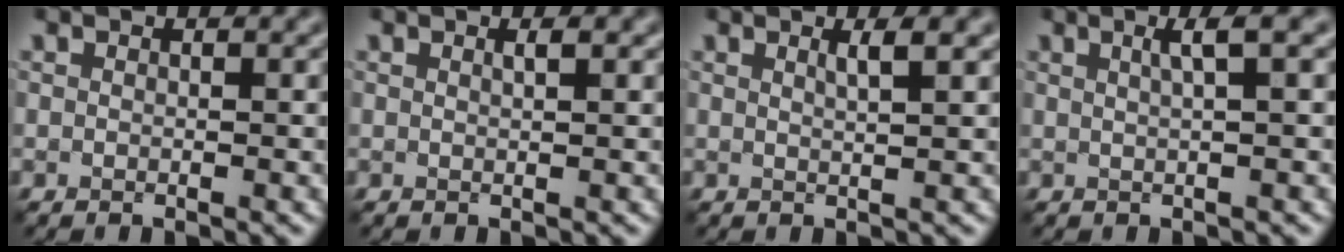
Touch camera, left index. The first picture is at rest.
{"total": 0.8, "force": [0.4, 0.2, 0.7], "torque": [-0.006, 0.003, 0.004]}
{"total": 1.9, "force": [0.9, 0.5, 1.6], "torque": [-0.015, 0.004, 0.008]}
{"total": 2.6, "force": [1.0, 0.5, 2.3], "torque": [-0.031, 0.010, 0.013]}